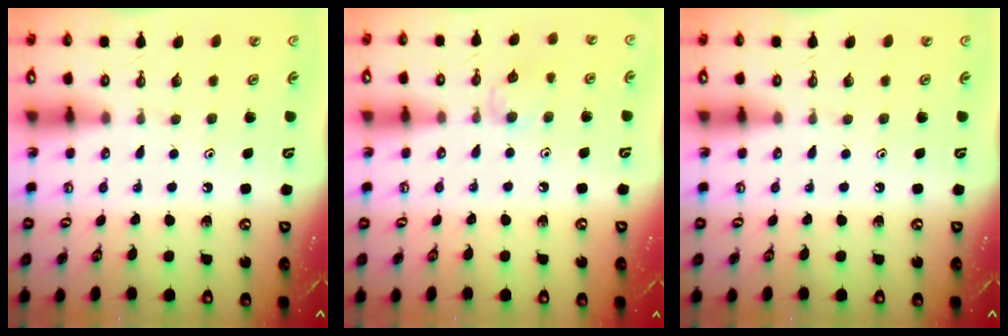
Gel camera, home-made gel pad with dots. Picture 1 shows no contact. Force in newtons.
{"total": 5.9, "press": 5.8, "slide": 1.0}
{"total": 0.0}